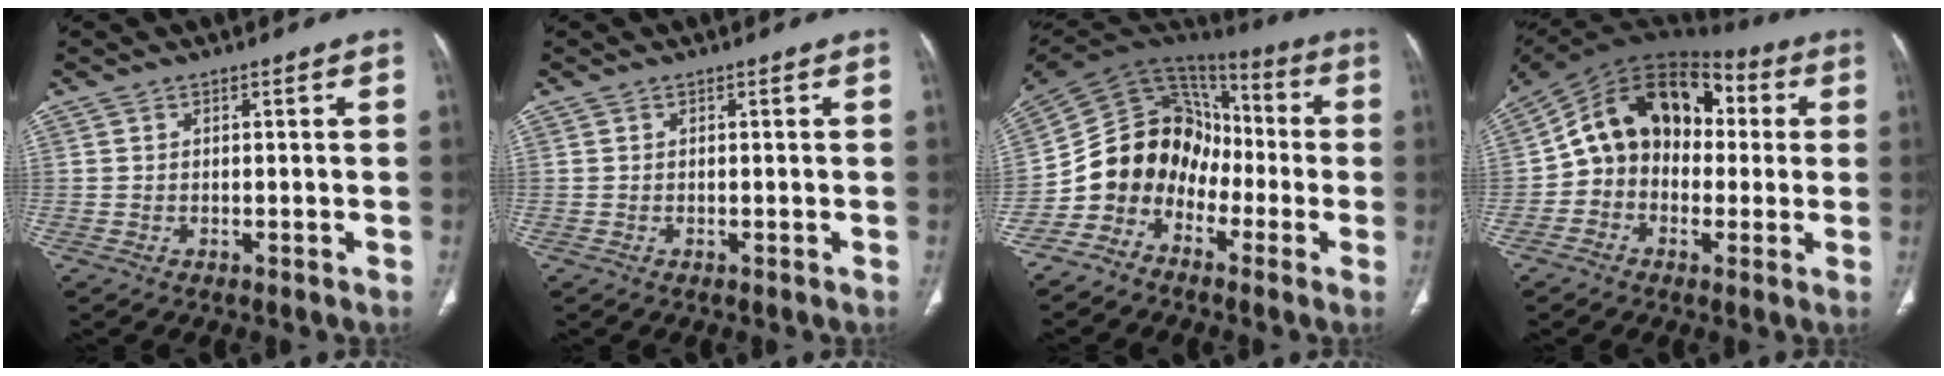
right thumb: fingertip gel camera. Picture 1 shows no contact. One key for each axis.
{"total": 0.0}
{"total": 14.2, "fx": -5.4, "fy": 11.5, "fz": 6.4, "tx": -0.075, "ty": 0.085, "tz": -0.107}
{"total": 16.6, "fx": 1.1, "fy": 12.7, "fz": 10.7, "tx": -0.137, "ty": 0.047, "tz": 0.005}